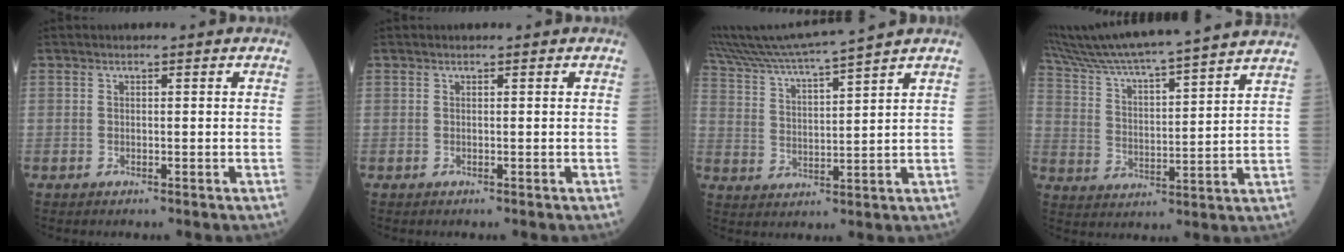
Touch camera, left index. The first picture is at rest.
{"total": 0.0}
{"total": 13.1, "force": [11.6, -2.0, 5.7], "torque": [-0.112, 0.006, 0.197]}
{"total": 22.0, "force": [19.8, -0.7, 9.6], "torque": [-0.174, -0.004, 0.294]}